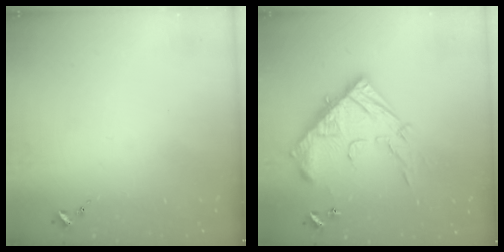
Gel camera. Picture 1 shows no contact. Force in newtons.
{"total": 19.3, "press": 19.2, "slide": 1.6}